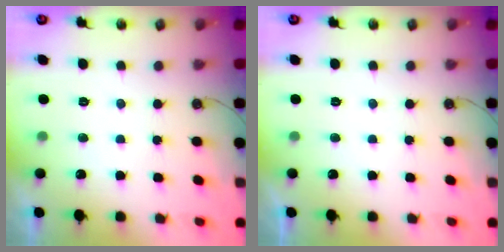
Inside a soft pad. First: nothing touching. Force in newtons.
{"total": 0.0}